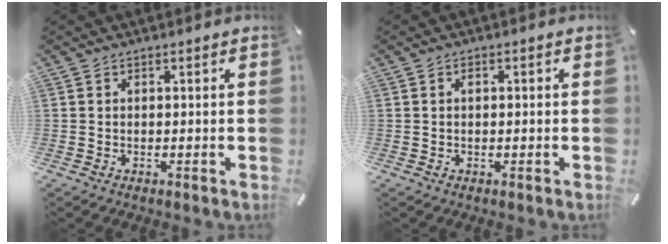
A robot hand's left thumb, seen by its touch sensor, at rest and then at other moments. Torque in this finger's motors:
{"motor_torque": [-0.01, -0.32, -0.01, 0.05, 0.00]}